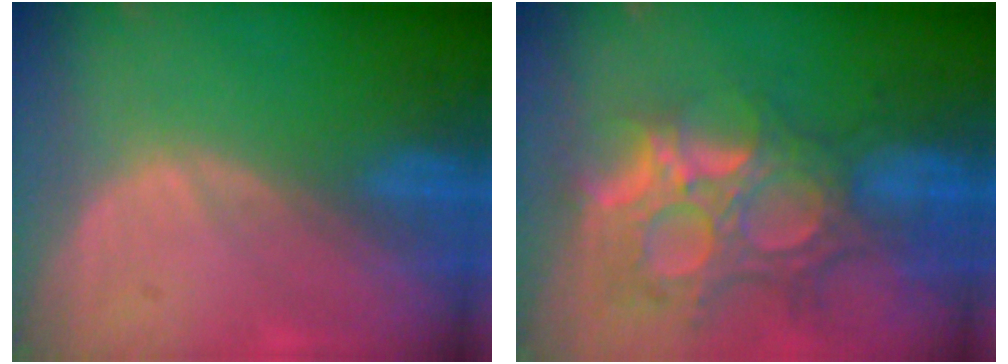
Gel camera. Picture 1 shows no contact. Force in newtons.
{"total": 12.9, "press": 11.1, "slide": 6.7}